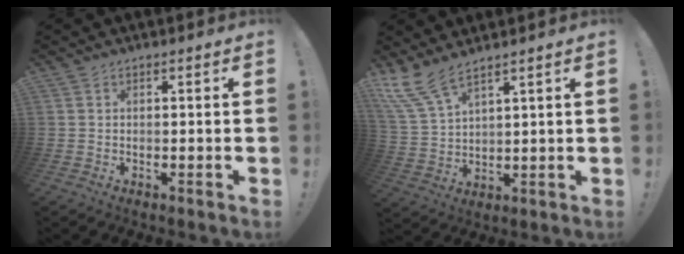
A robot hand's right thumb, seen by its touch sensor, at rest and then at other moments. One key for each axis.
{"total": 9.0, "fx": 7.1, "fy": 2.3, "fz": 5.0, "tx": -0.118, "ty": -0.028, "tz": 0.141}